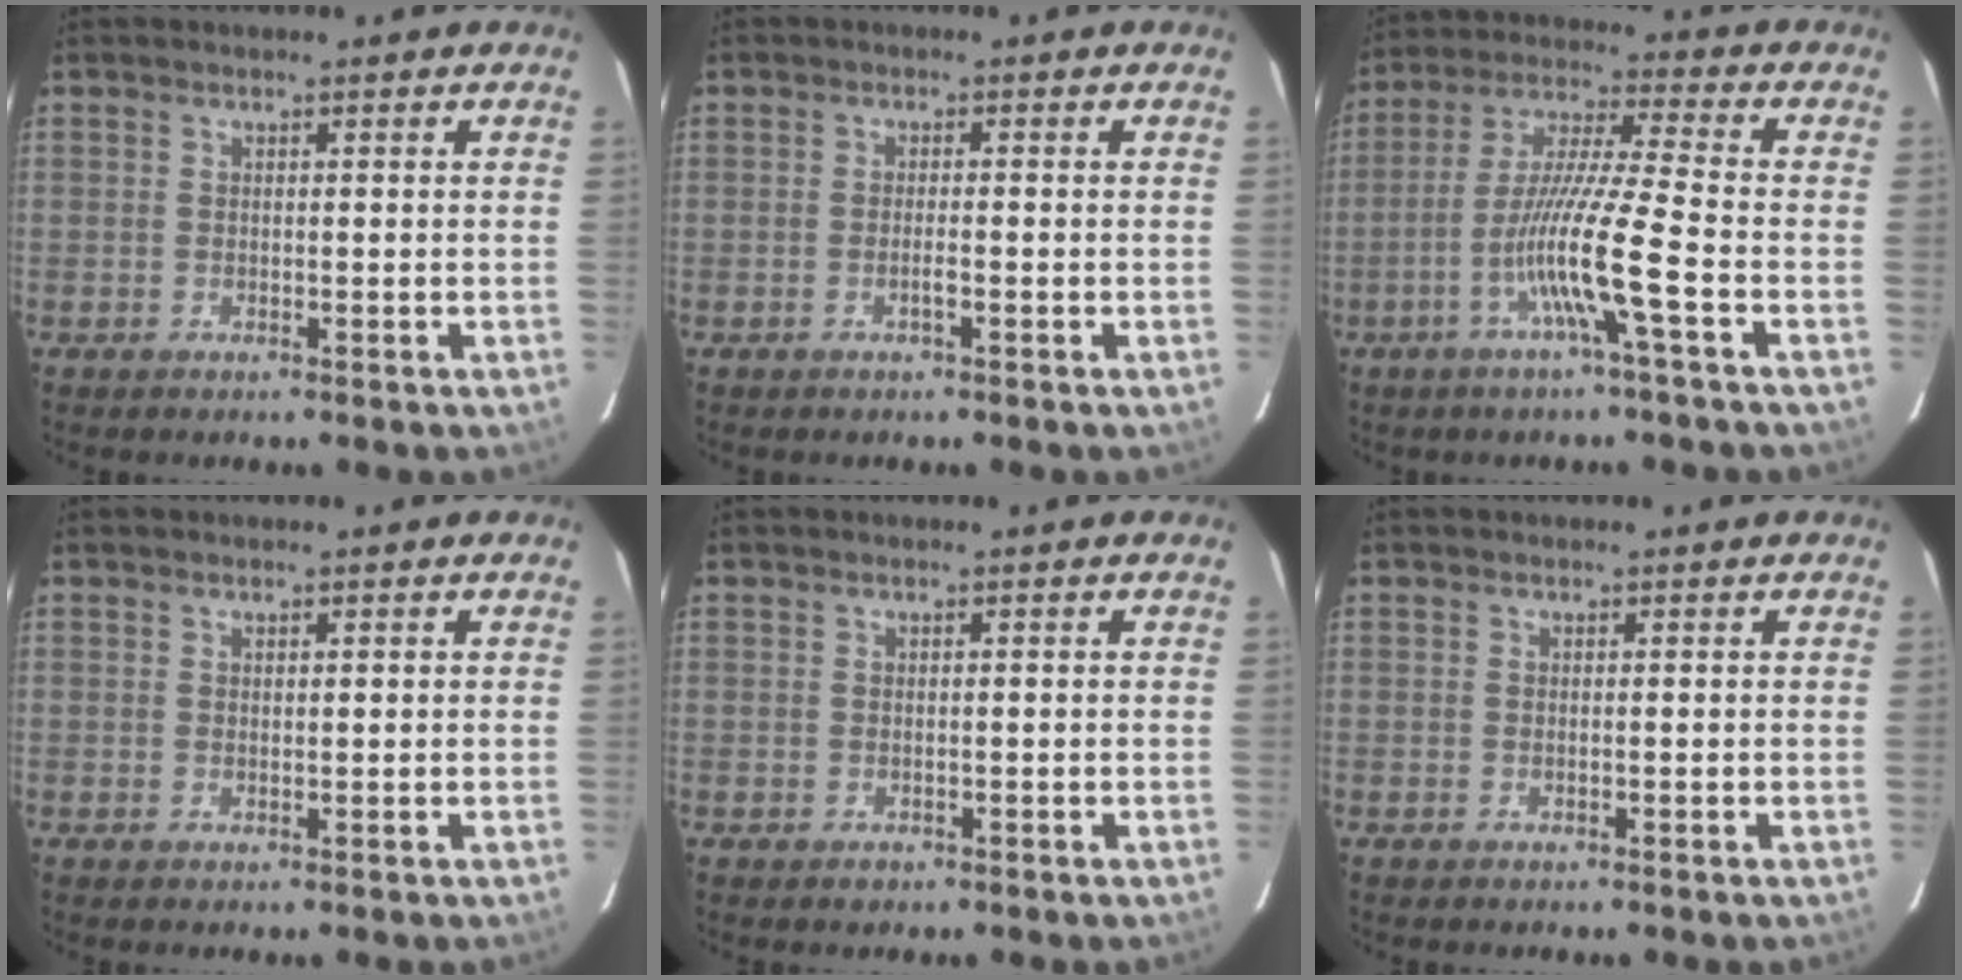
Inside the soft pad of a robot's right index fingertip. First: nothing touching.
{"total": 1.2, "force": [-0.6, 0.0, 1.1], "torque": [-0.021, 0.001, -0.011]}
{"total": 11.4, "force": [-4.3, -1.4, 10.5], "torque": [-0.202, -0.005, -0.085]}
{"total": 0.6, "force": [0.3, 0.1, 0.4], "torque": [-0.010, 0.001, 0.006]}
{"total": 0.5, "force": [-0.2, 0.4, 0.1], "torque": [-0.003, 0.002, 0.000]}
{"total": 0.0}